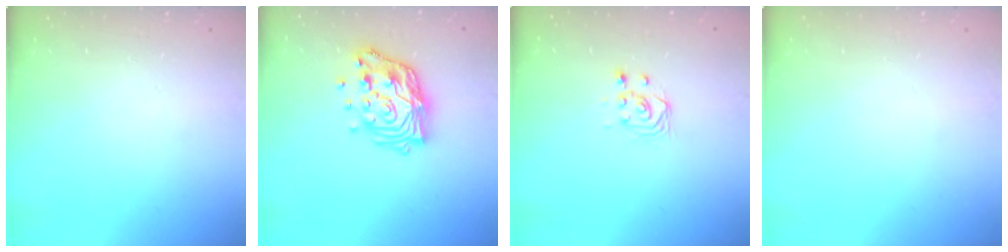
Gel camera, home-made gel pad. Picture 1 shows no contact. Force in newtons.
{"total": 16.1, "press": 16.0, "slide": 1.3}
{"total": 3.2, "press": 2.9, "slide": 1.4}
{"total": 0.0}